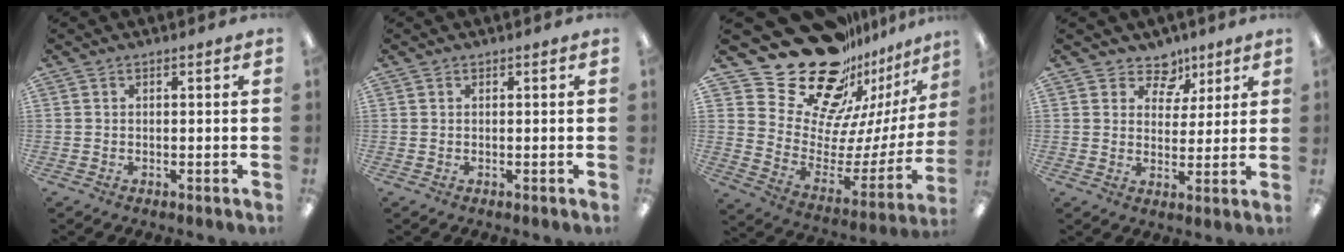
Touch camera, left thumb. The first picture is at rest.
{"total": 0.0}
{"total": 27.4, "force": [20.9, 13.5, 11.4], "torque": [-0.183, -0.160, 0.396]}
{"total": 7.5, "force": [5.1, 5.3, 1.6], "torque": [-0.020, -0.035, 0.091]}